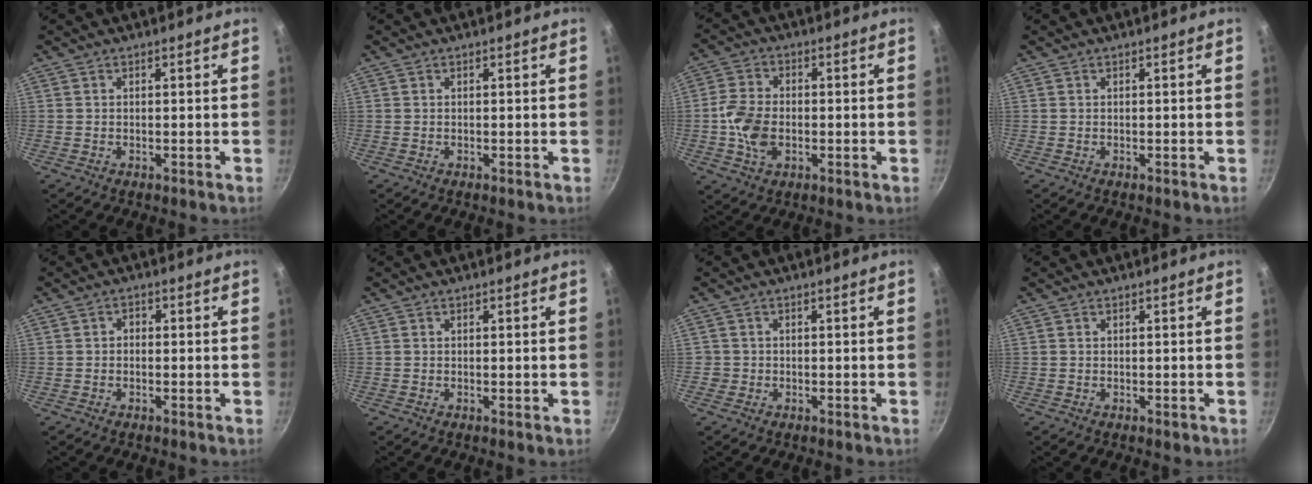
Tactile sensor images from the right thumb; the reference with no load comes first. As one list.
[{"total": 0.0}, {"total": 8.3, "force": [-1.3, 5.5, 6.0], "torque": [-0.117, 0.013, -0.031]}, {"total": 0.0}, {"total": 1.6, "force": [-0.2, 1.3, 0.8], "torque": [-0.012, 0.008, -0.008]}, {"total": 0.0}, {"total": 1.4, "force": [-0.4, 1.4, 0.2], "torque": [0.002, 0.006, -0.006]}, {"total": 0.7, "force": [-0.2, 0.5, 0.5], "torque": [-0.004, 0.002, -0.003]}]